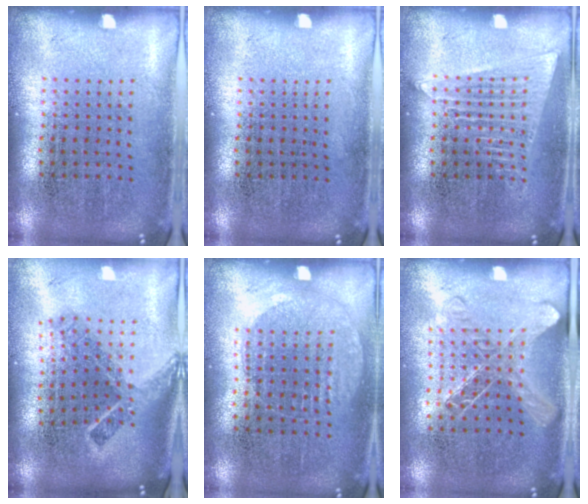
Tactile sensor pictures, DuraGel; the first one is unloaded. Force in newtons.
{"total": 0.0}
{"total": 1.9, "press": 1.9, "slide": 0.2}
{"total": 2.1, "press": 1.4, "slide": 1.5}
{"total": 1.0, "press": 0.9, "slide": 0.4}
{"total": 1.4, "press": 1.2, "slide": 0.6}